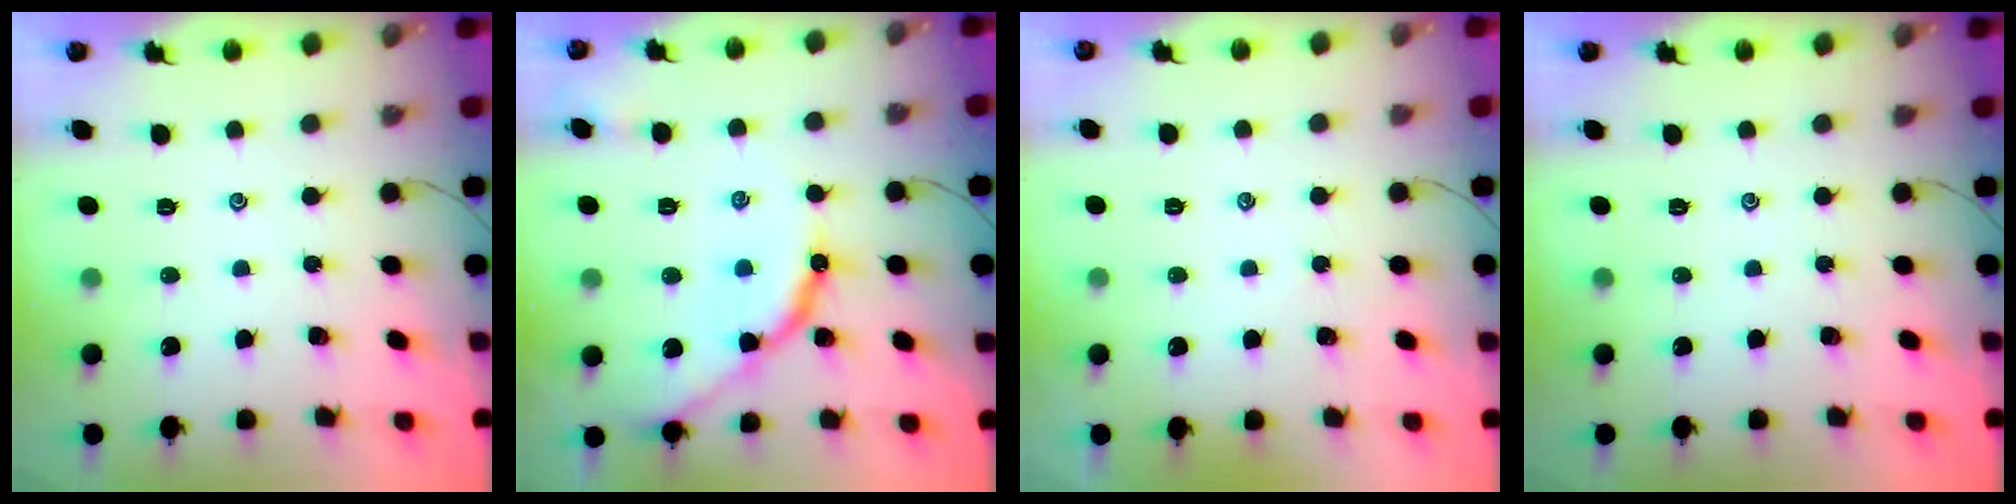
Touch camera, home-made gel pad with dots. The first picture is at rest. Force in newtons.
{"total": 11.2, "press": 11.2, "slide": 0.6}
{"total": 1.9, "press": 1.8, "slide": 0.4}
{"total": 0.0}